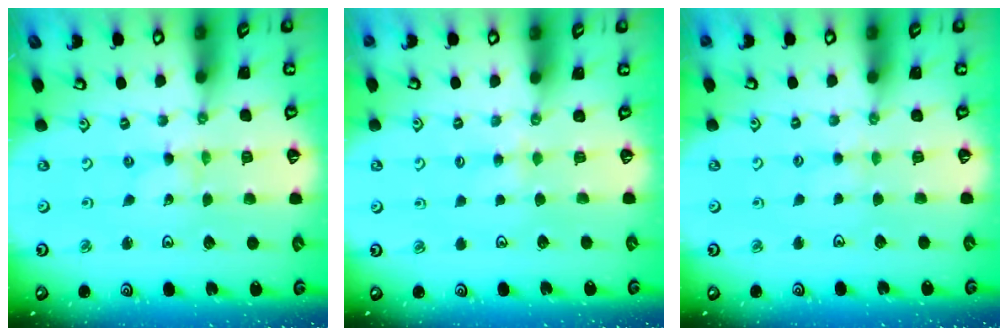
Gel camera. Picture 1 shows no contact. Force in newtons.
{"total": 2.4, "press": 2.3, "slide": 0.4}
{"total": 1.8, "press": 1.8, "slide": 0.3}